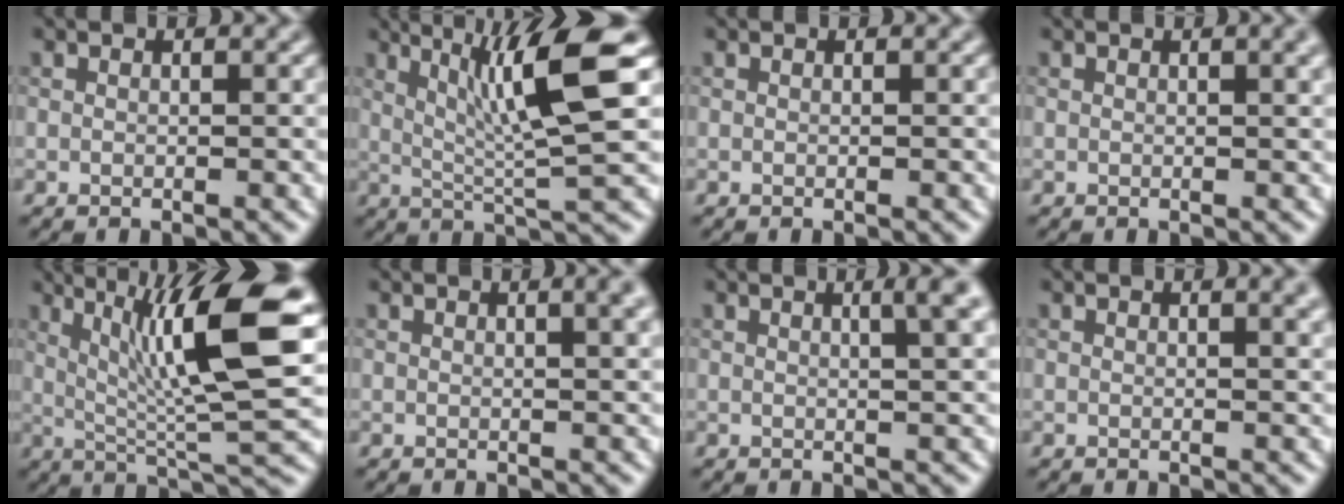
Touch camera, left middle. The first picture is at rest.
{"total": 8.9, "force": [3.0, 1.3, 8.3], "torque": [-0.133, 0.005, 0.053]}
{"total": 0.0}
{"total": 2.4, "force": [1.0, 0.9, 2.0], "torque": [-0.016, 0.005, 0.007]}
{"total": 12.4, "force": [3.8, 2.3, 11.6], "torque": [-0.183, 0.009, 0.068]}
{"total": 3.5, "force": [1.3, 1.4, 3.0], "torque": [-0.017, 0.010, 0.007]}
{"total": 3.4, "force": [1.2, 0.9, 3.0], "torque": [-0.029, 0.009, 0.010]}
{"total": 2.5, "force": [1.1, 1.0, 2.0], "torque": [-0.013, 0.005, 0.009]}